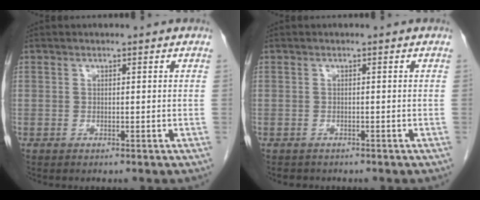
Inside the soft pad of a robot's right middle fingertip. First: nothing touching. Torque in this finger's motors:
{"motor_torque": [0.16, 0.00, 0.00, -0.01]}